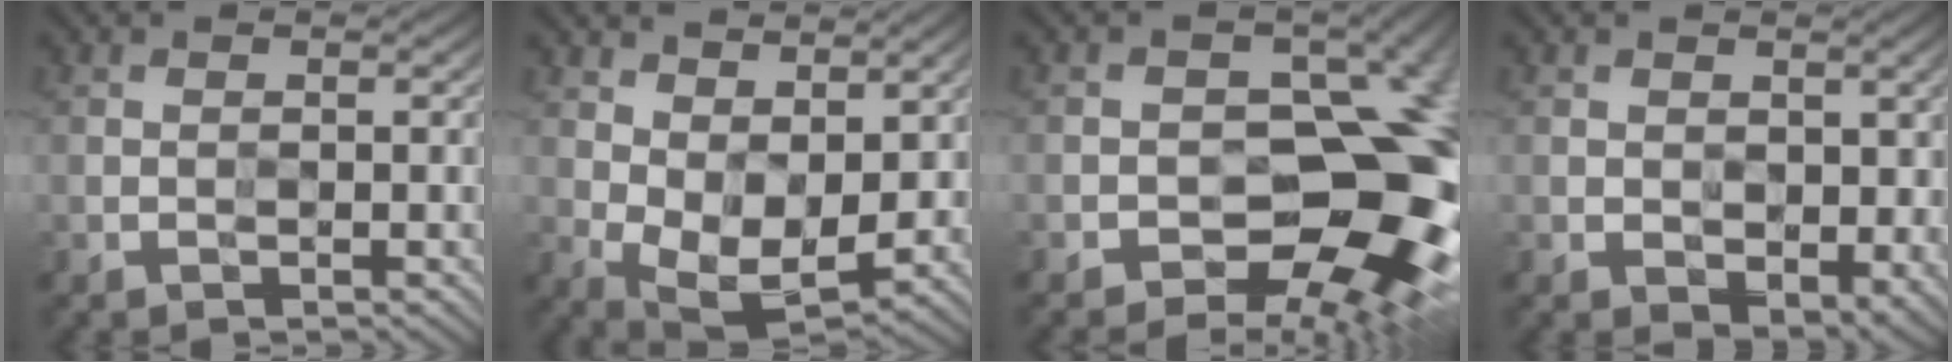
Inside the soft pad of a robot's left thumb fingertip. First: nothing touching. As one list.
[{"total": 7.5, "force": [2.6, 4.4, 5.5], "torque": [-0.122, -0.011, 0.052]}, {"total": 15.4, "force": [-5.1, 9.4, 11.1], "torque": [-0.100, 0.001, -0.070]}, {"total": 3.2, "force": [0.6, 2.4, 2.1], "torque": [-0.039, -0.016, 0.014]}]